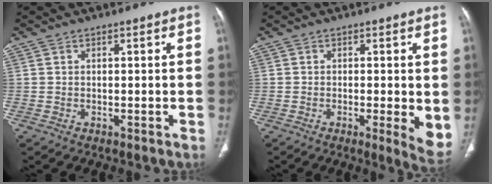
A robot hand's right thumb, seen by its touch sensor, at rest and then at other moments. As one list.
[{"total": 5.8, "force": [-0.5, 1.4, 5.6], "torque": [-0.079, -0.014, -0.010]}]